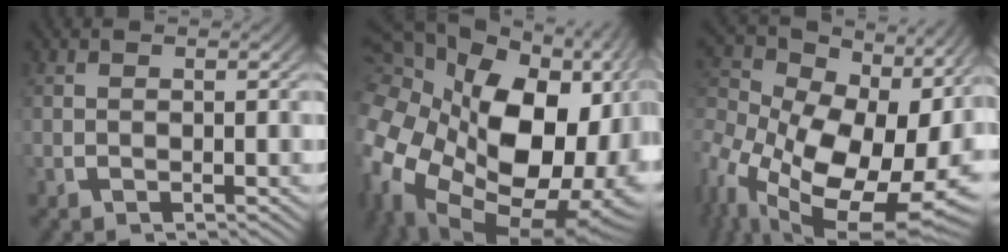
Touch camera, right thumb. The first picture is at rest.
{"total": 24.8, "force": [-1.6, 17.6, 17.4], "torque": [-0.351, -0.079, 0.005]}
{"total": 16.7, "force": [-2.4, 11.0, 12.3], "torque": [-0.242, -0.079, -0.002]}